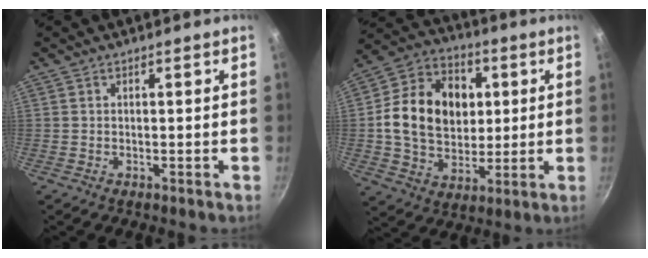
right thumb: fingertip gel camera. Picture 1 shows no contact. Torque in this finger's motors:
{"motor_torque": [0.15, 0.36, 0.29, -0.20, 0.22]}